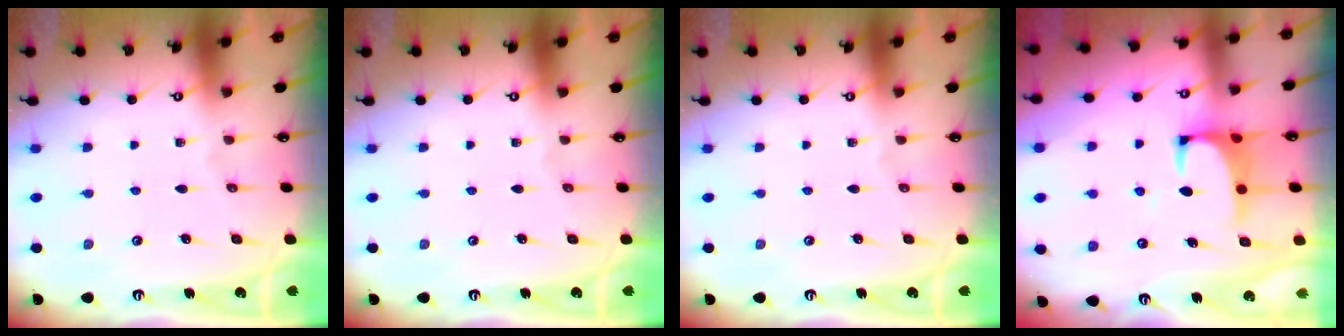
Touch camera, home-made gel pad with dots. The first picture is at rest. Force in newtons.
{"total": 0.0}
{"total": 0.0}
{"total": 1.6, "press": 1.3, "slide": 0.8}